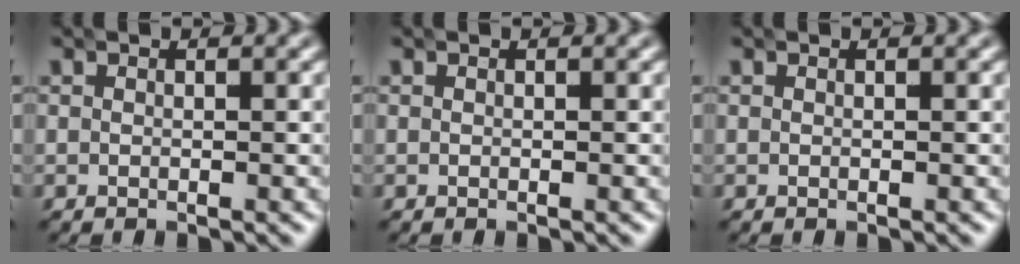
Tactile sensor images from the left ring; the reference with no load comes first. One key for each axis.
{"total": 0.0}
{"total": 0.0}